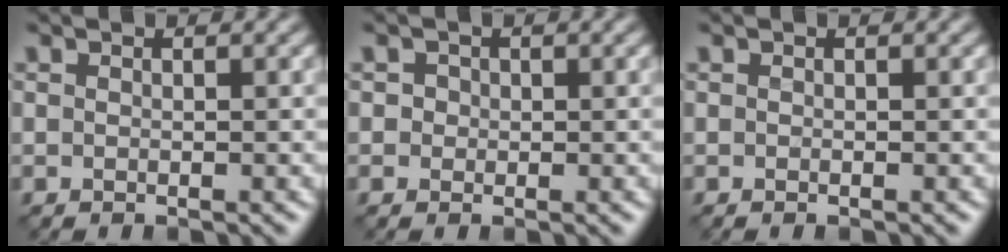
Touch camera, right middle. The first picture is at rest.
{"total": 1.0, "force": [0.2, 0.9, 0.3], "torque": [0.002, 0.000, 0.000]}
{"total": 0.0}